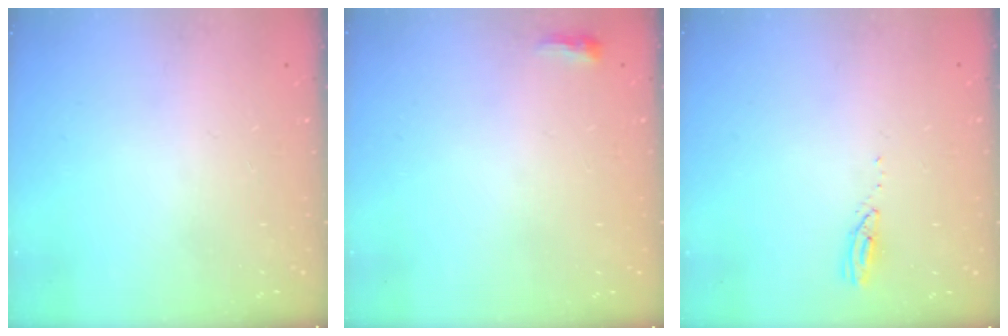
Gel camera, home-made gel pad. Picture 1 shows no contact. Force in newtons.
{"total": 2.9, "press": 2.8, "slide": 0.8}
{"total": 2.8, "press": 2.8, "slide": 0.4}